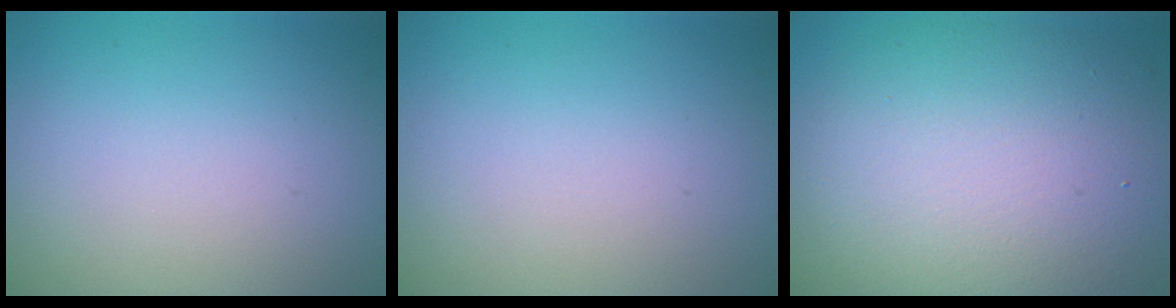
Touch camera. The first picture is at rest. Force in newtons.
{"total": 0.0}
{"total": 11.5, "press": 11.5, "slide": 0.6}